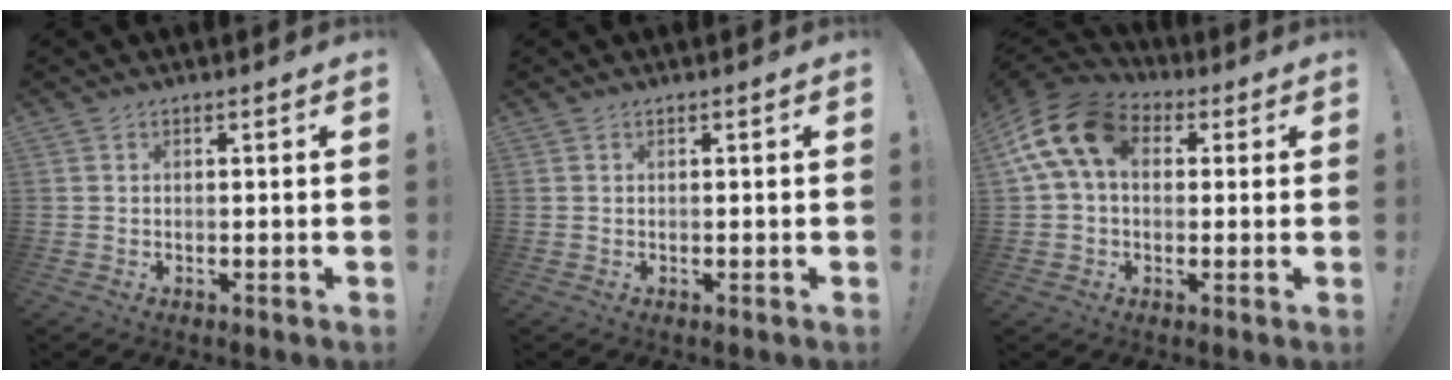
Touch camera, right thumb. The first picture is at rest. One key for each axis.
{"total": 0.0}
{"total": 15.5, "fx": 4.2, "fy": 10.1, "fz": 10.9, "tx": -0.209, "ty": 0.007, "tz": 0.079}